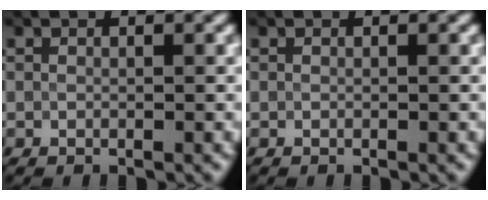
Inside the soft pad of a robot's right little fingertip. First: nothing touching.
{"total": 0.0}